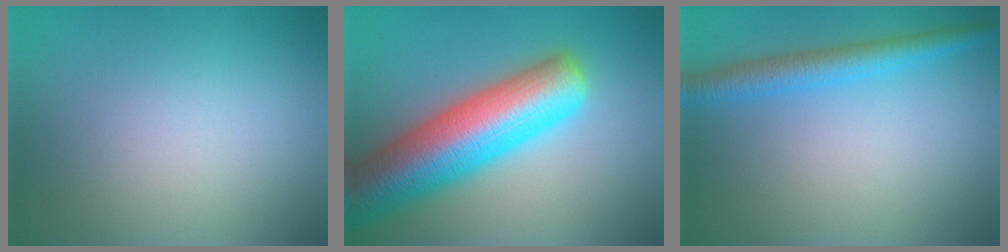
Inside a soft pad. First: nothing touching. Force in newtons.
{"total": 9.8, "press": 9.8, "slide": 0.6}
{"total": 2.9, "press": 2.9, "slide": 0.1}